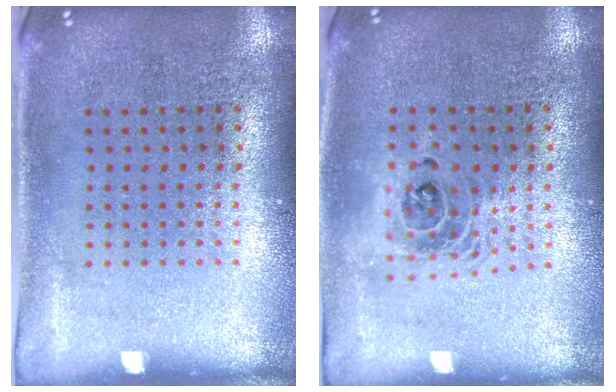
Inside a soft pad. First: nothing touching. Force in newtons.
{"total": 1.5, "press": 1.3, "slide": 0.9}